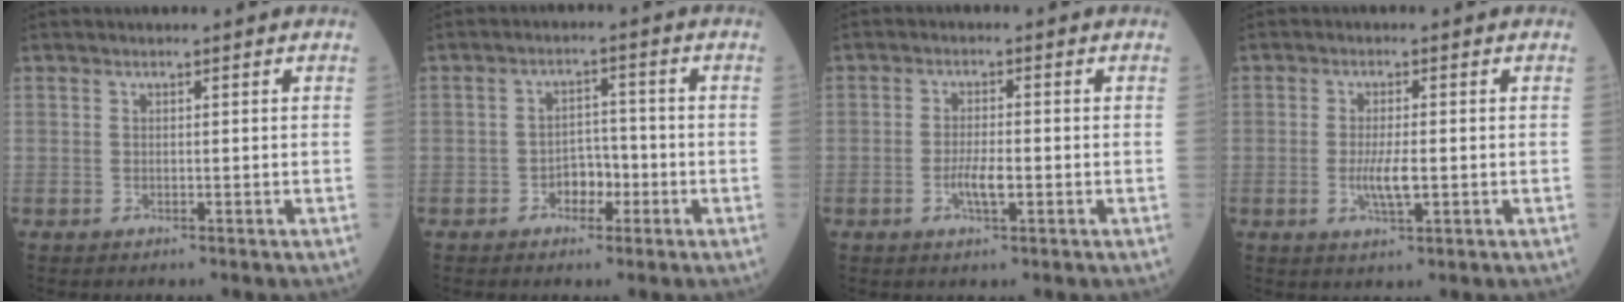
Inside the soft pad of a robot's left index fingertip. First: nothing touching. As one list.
[{"total": 3.7, "force": [-1.7, 2.3, 2.3], "torque": [-0.033, 0.010, -0.032]}, {"total": 3.4, "force": [-1.1, 0.8, 3.1], "torque": [-0.065, 0.000, -0.019]}, {"total": 3.8, "force": [-0.7, 0.7, 3.7], "torque": [-0.079, -0.006, -0.010]}]